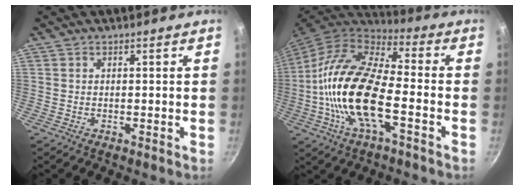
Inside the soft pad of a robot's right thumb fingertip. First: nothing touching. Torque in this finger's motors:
{"motor_torque": [-0.25, 1.94, 1.91, -0.86, 0.34]}